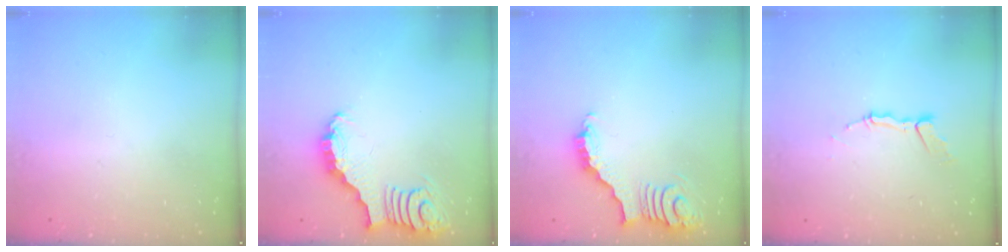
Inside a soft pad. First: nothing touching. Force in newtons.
{"total": 3.5, "press": 3.5, "slide": 0.6}
{"total": 4.0, "press": 3.9, "slide": 0.7}
{"total": 4.9, "press": 4.9, "slide": 0.3}